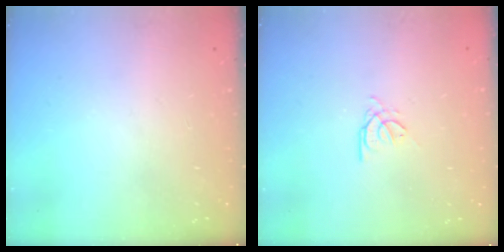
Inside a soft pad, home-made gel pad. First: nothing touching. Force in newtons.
{"total": 0.7, "press": 0.6, "slide": 0.3}